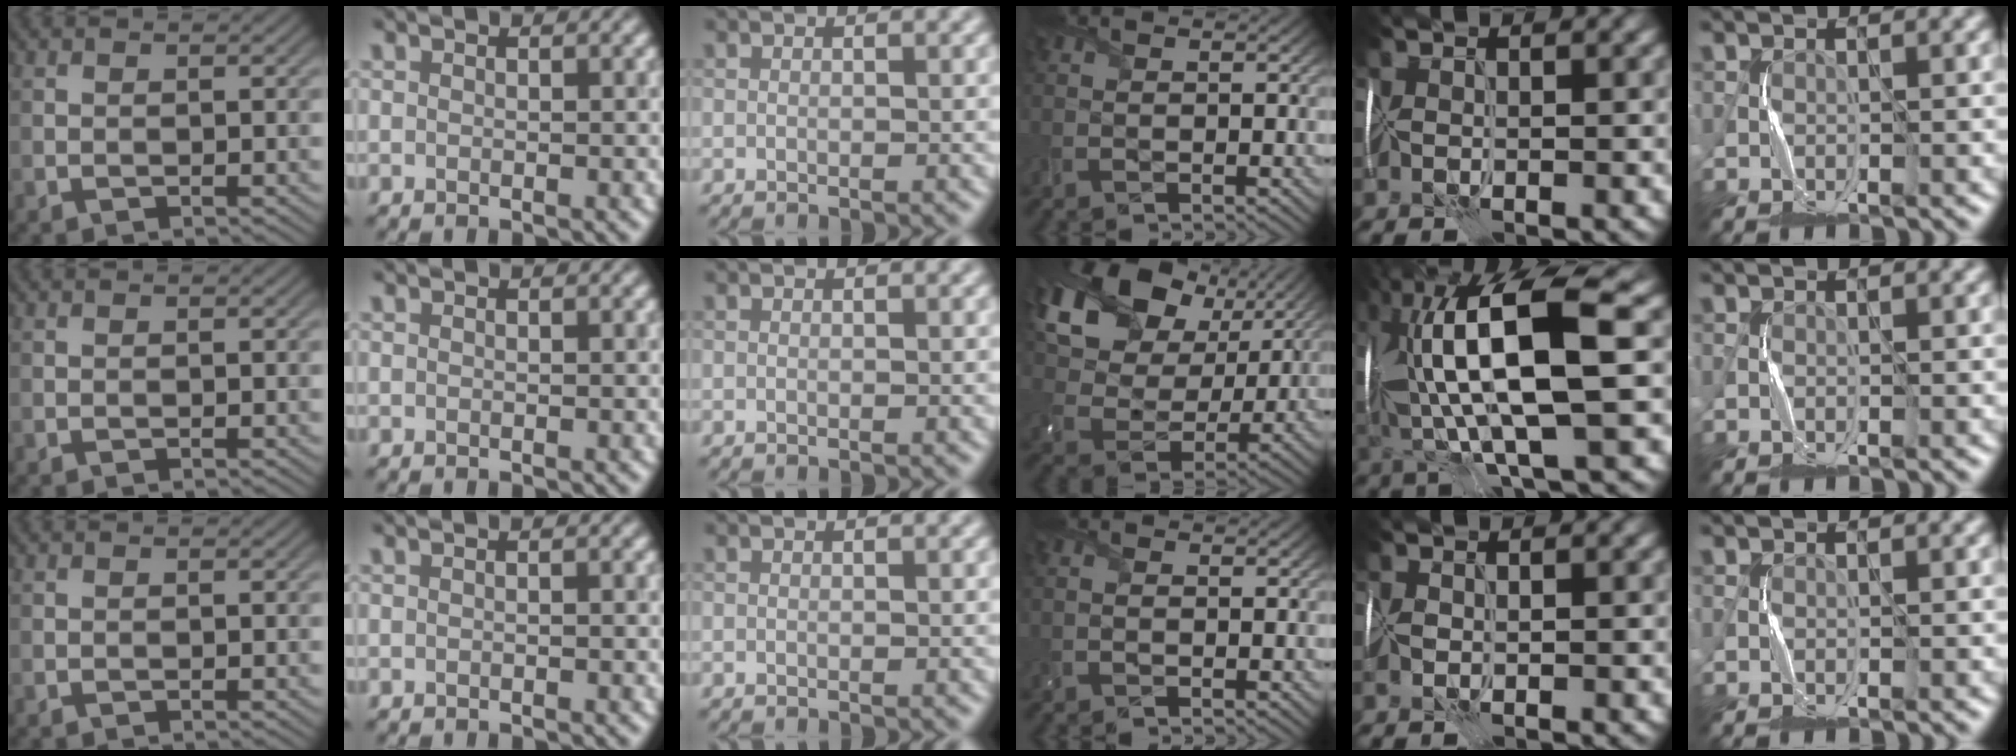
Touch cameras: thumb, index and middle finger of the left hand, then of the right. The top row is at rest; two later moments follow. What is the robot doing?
{"motion": "wrap", "object": "cellophane"}